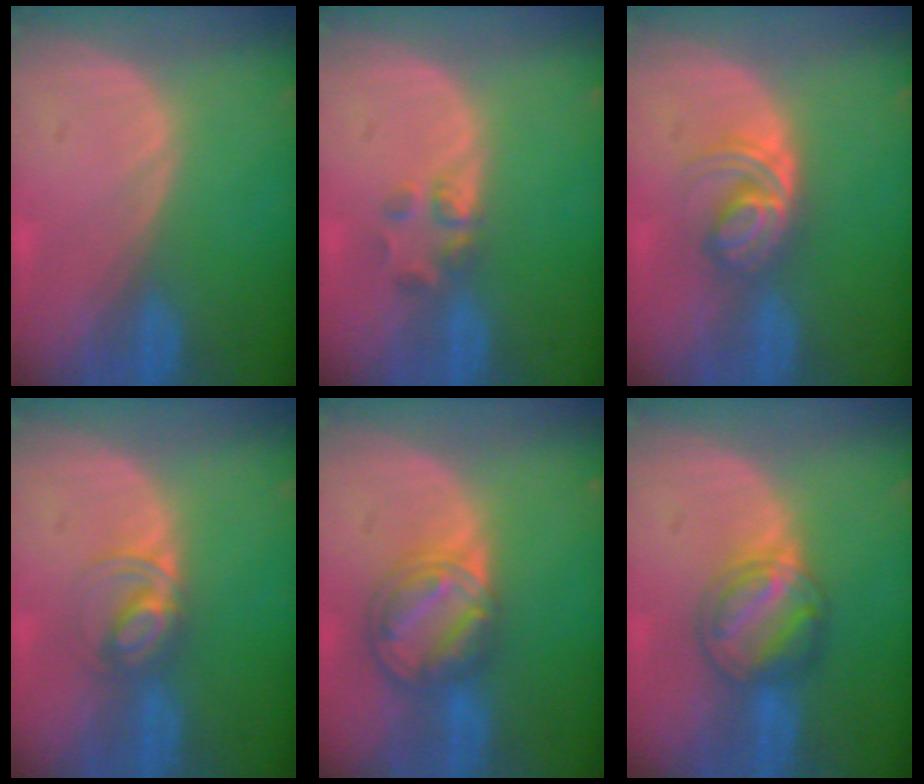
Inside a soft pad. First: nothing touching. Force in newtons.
{"total": 2.6, "press": 2.4, "slide": 0.9}
{"total": 6.0, "press": 5.2, "slide": 2.8}
{"total": 4.3, "press": 4.3, "slide": 0.4}
{"total": 8.1, "press": 6.9, "slide": 4.4}
{"total": 6.2, "press": 6.1, "slide": 1.3}